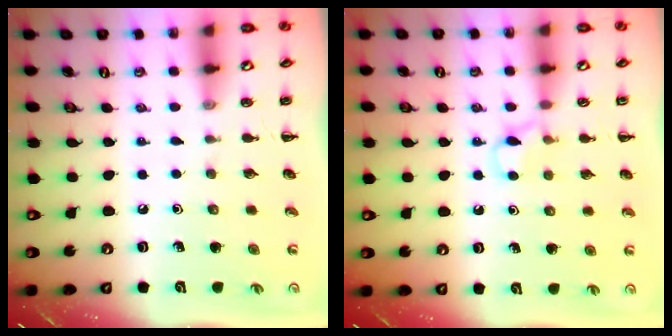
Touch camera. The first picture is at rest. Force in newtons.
{"total": 4.8, "press": 4.6, "slide": 1.6}